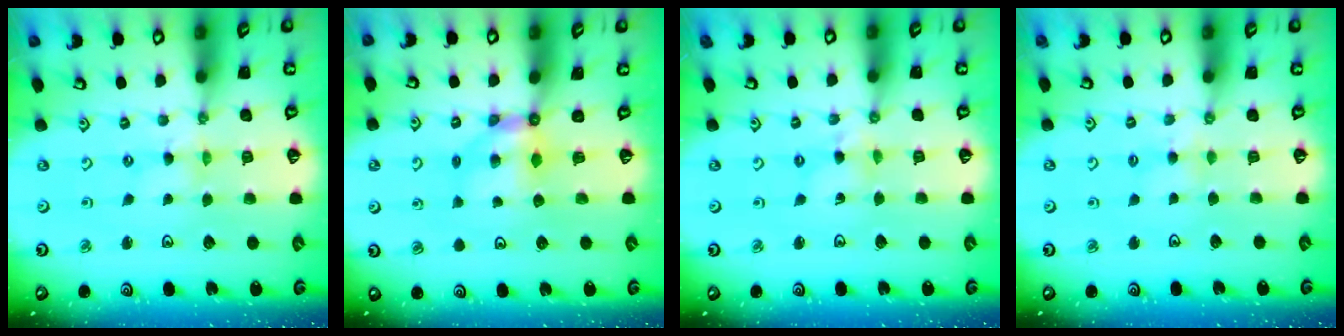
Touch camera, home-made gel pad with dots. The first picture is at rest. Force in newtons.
{"total": 5.4, "press": 5.4, "slide": 0.3}
{"total": 3.3, "press": 3.3, "slide": 0.4}
{"total": 4.2, "press": 4.1, "slide": 0.4}